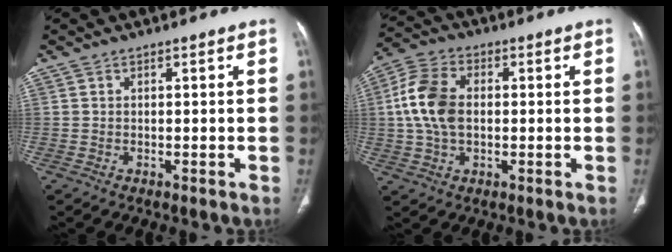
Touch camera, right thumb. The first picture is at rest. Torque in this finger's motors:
{"motor_torque": [0.43, 0.52, 0.59, -0.50, 0.36]}